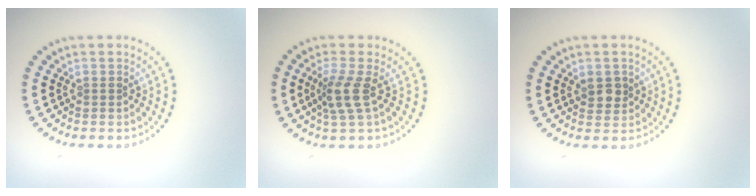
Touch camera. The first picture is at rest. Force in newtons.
{"total": 2.6, "press": 1.9, "slide": 1.7}
{"total": 1.8, "press": 1.8, "slide": 0.5}